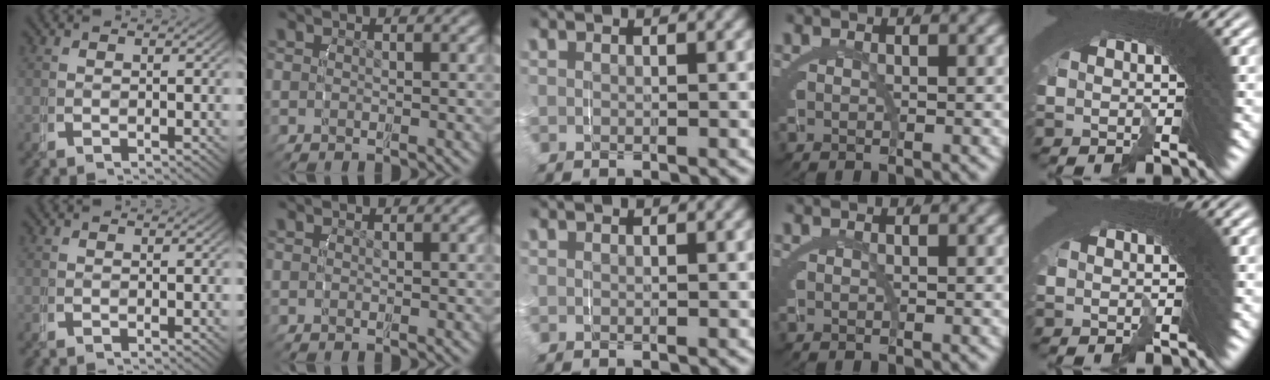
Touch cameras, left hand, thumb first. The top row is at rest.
{}